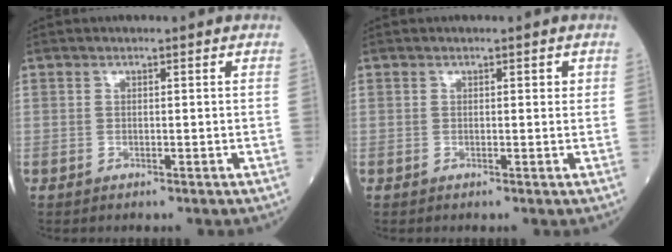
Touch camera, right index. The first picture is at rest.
{"total": 1.4, "force": [0.5, 0.7, 1.1], "torque": [-0.009, 0.001, 0.005]}